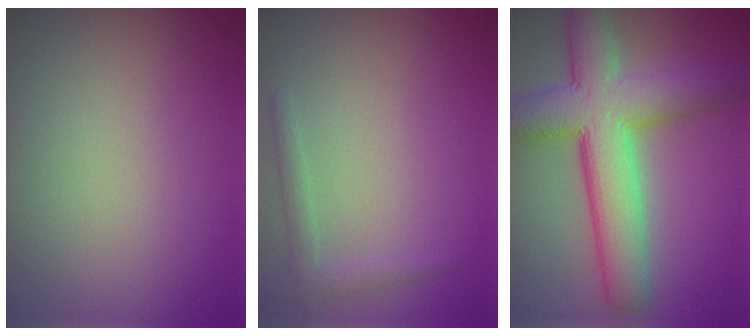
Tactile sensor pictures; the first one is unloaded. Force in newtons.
{"total": 1.5, "press": 1.5, "slide": 0.1}
{"total": 9.5, "press": 9.5, "slide": 0.4}